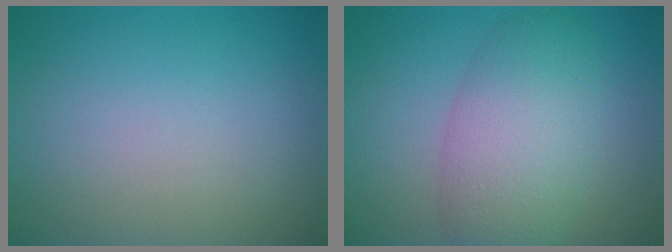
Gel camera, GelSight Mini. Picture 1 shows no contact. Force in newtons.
{"total": 6.3, "press": 6.3, "slide": 0.1}